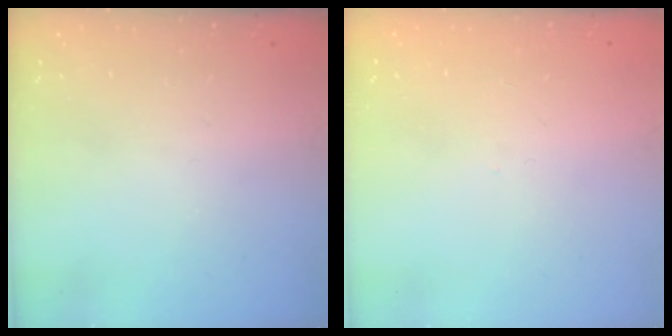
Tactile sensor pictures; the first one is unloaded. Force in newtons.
{"total": 0.0}